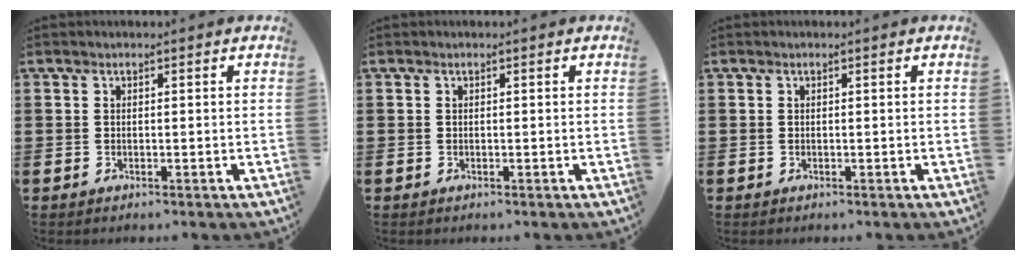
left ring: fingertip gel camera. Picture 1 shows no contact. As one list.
[{"total": 0.0}, {"total": 0.0}]